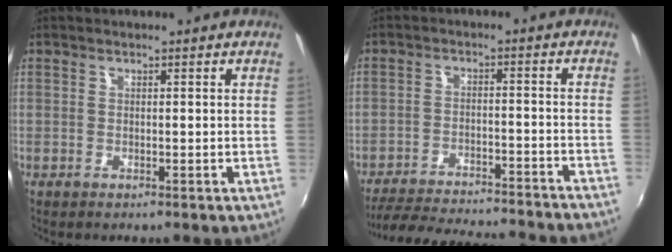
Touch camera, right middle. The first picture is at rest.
{"total": 23.6, "force": [-21.2, 3.1, 9.8], "torque": [-0.184, -0.024, -0.285]}